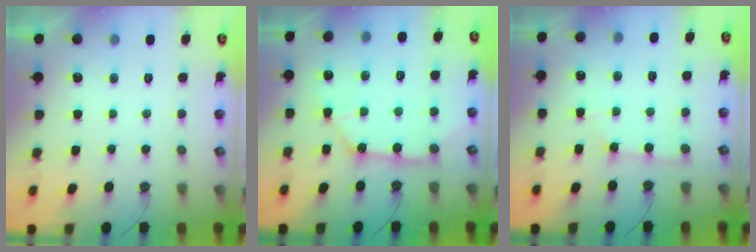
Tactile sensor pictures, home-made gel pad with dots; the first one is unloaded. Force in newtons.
{"total": 11.4, "press": 11.3, "slide": 1.4}
{"total": 2.2, "press": 2.2, "slide": 0.4}